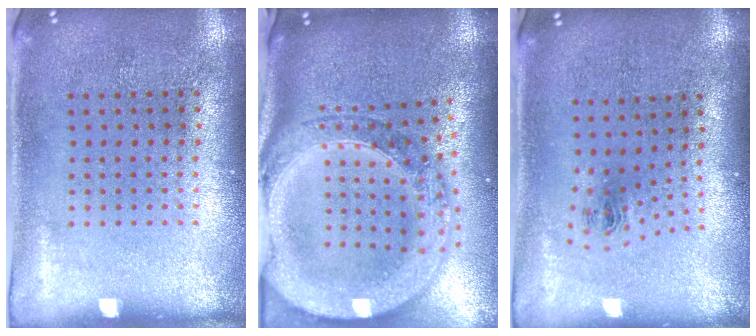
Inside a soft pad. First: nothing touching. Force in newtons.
{"total": 3.9, "press": 3.1, "slide": 2.4}
{"total": 1.0, "press": 0.4, "slide": 0.9}